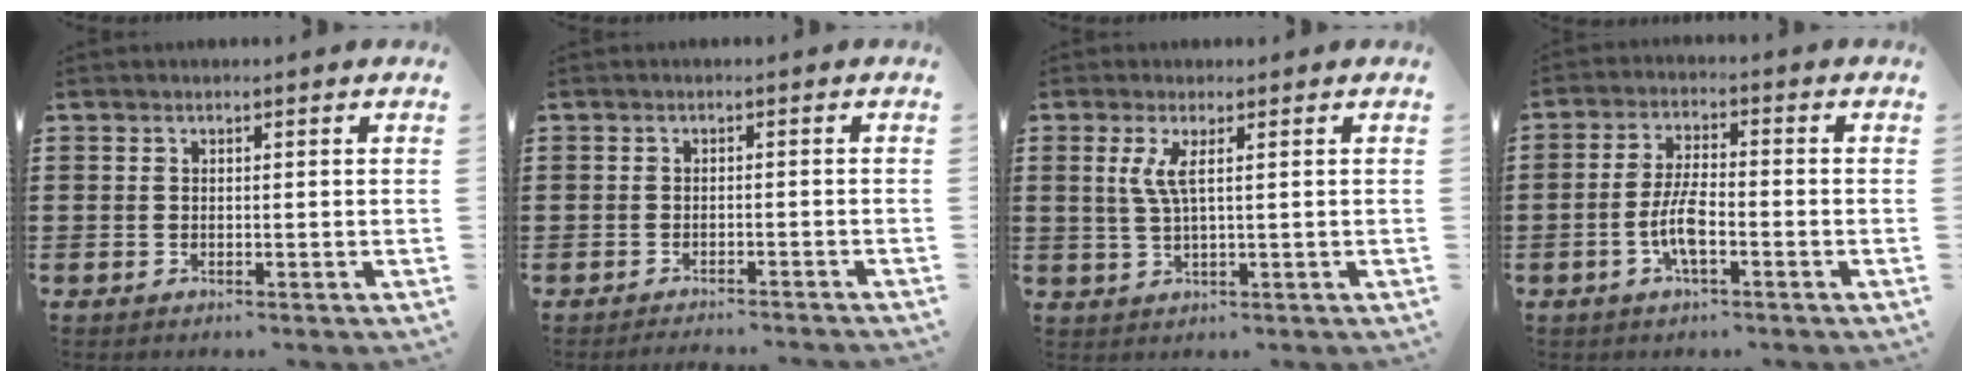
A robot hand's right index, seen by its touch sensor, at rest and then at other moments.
{"total": 1.4, "force": [-1.4, -0.2, 0.0], "torque": [-0.003, 0.002, -0.030]}
{"total": 3.6, "force": [1.0, 0.4, 3.4], "torque": [-0.078, -0.004, 0.013]}
{"total": 5.9, "force": [-2.0, 1.7, 5.3], "torque": [-0.125, -0.006, -0.045]}